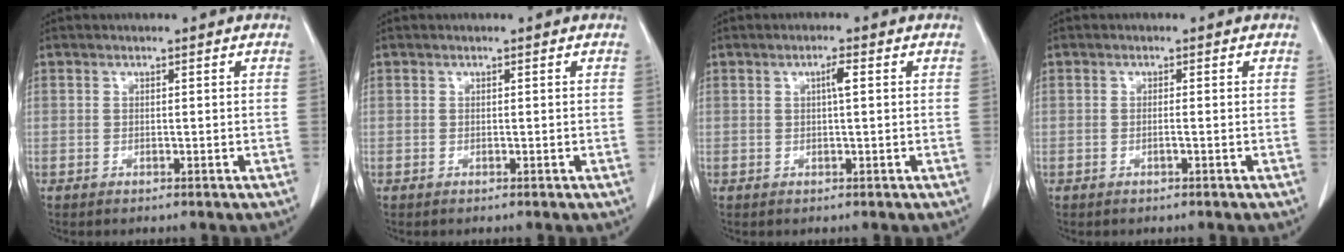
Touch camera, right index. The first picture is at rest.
{"total": 0.0}
{"total": 1.8, "force": [0.4, 0.0, 1.8], "torque": [-0.032, 0.004, 0.006]}
{"total": 0.5, "force": [-0.1, -0.1, 0.5], "torque": [-0.006, 0.003, -0.001]}